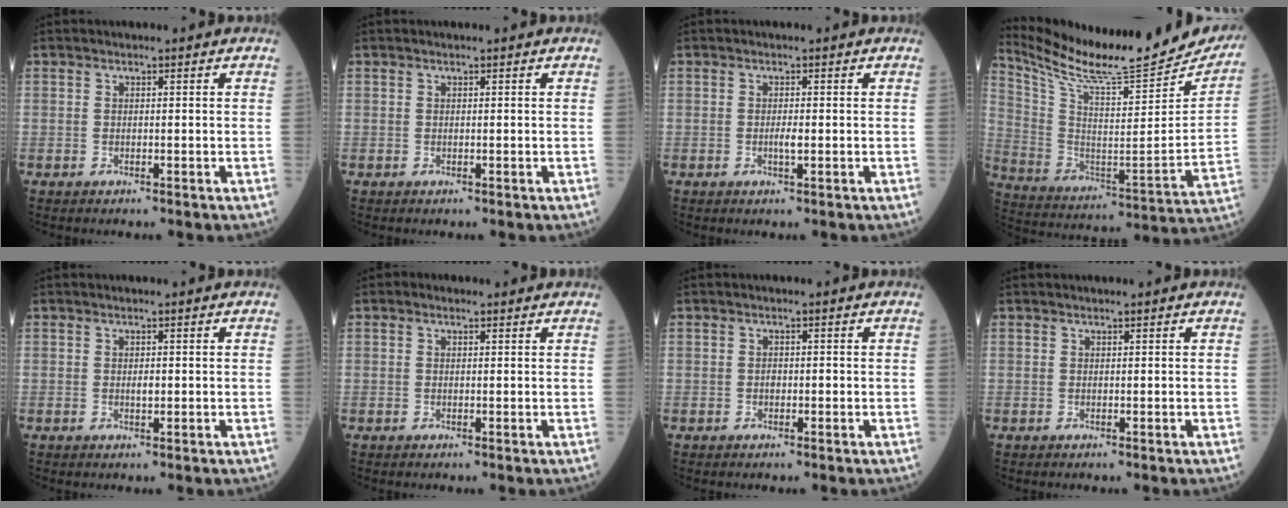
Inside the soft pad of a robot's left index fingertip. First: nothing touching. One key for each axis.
{"total": 0.0}
{"total": 1.3, "fx": -0.2, "fy": 0.1, "fz": 1.3, "tx": -0.026, "ty": -0.002, "tz": -0.002}
{"total": 25.5, "fx": 23.7, "fy": 2.3, "fz": 9.3, "tx": -0.174, "ty": -0.083, "tz": 0.351}
{"total": 0.9, "fx": 0.1, "fy": 0.3, "fz": 0.8, "tx": -0.018, "ty": -0.001, "tz": 0.003}
{"total": 0.8, "fx": 0.5, "fy": 0.5, "fz": 0.4, "tx": -0.014, "ty": 0.004, "tz": 0.004}
{"total": 0.8, "fx": -0.2, "fy": 0.5, "fz": 0.6, "tx": -0.011, "ty": 0.002, "tz": -0.003}
{"total": 0.6, "fx": 0.5, "fy": -0.1, "fz": 0.2, "tx": -0.006, "ty": 0.002, "tz": 0.010}